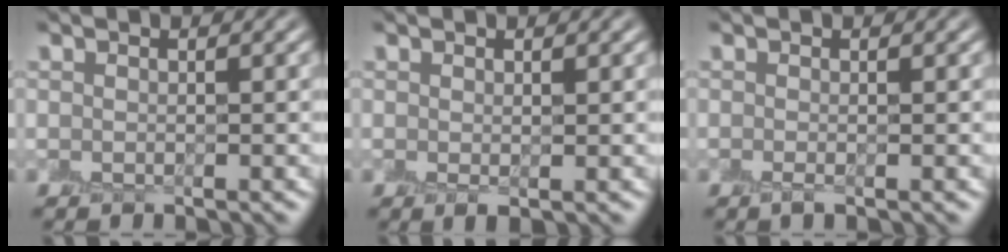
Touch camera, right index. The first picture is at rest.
{"total": 1.0, "force": [0.2, 0.2, 0.9], "torque": [-0.010, -0.001, 0.010]}
{"total": 0.9, "force": [-0.2, 0.3, 0.8], "torque": [-0.008, 0.000, -0.007]}